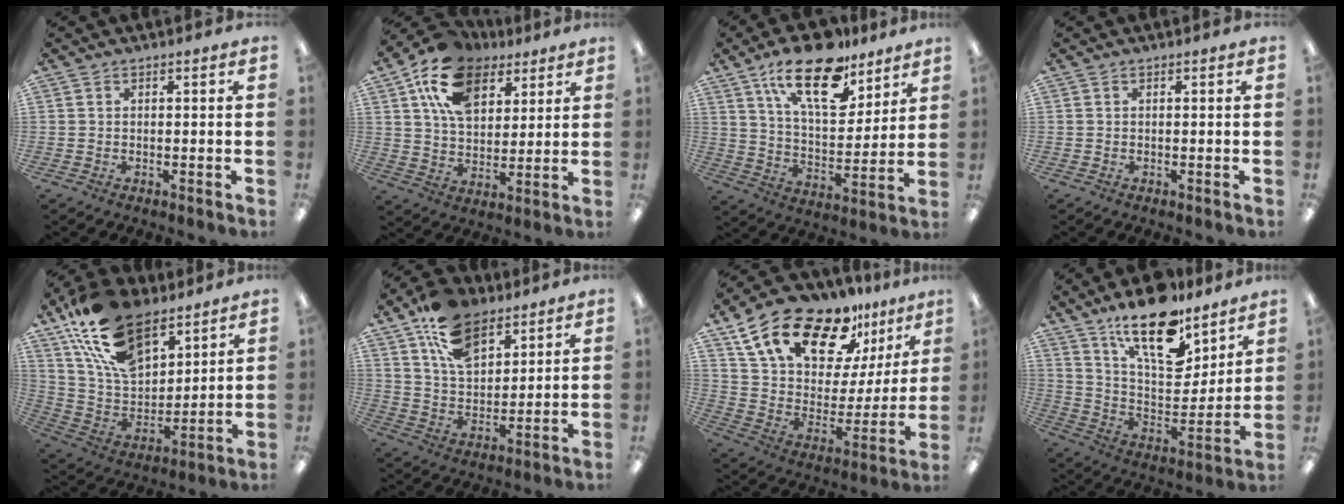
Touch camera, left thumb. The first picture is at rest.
{"total": 15.7, "force": [9.0, 10.0, 8.0], "torque": [-0.147, -0.026, 0.169]}
{"total": 20.4, "force": [13.3, 9.0, 12.6], "torque": [-0.200, -0.066, 0.226]}
{"total": 0.0}
{"total": 20.8, "force": [13.8, 10.6, 11.3], "torque": [-0.228, -0.065, 0.255]}
{"total": 20.8, "force": [14.1, 10.6, 11.0], "torque": [-0.226, -0.072, 0.262]}
{"total": 20.7, "force": [15.3, 9.3, 10.3], "torque": [-0.188, -0.100, 0.276]}
{"total": 19.5, "force": [14.2, 7.7, 10.9], "torque": [-0.186, -0.089, 0.245]}